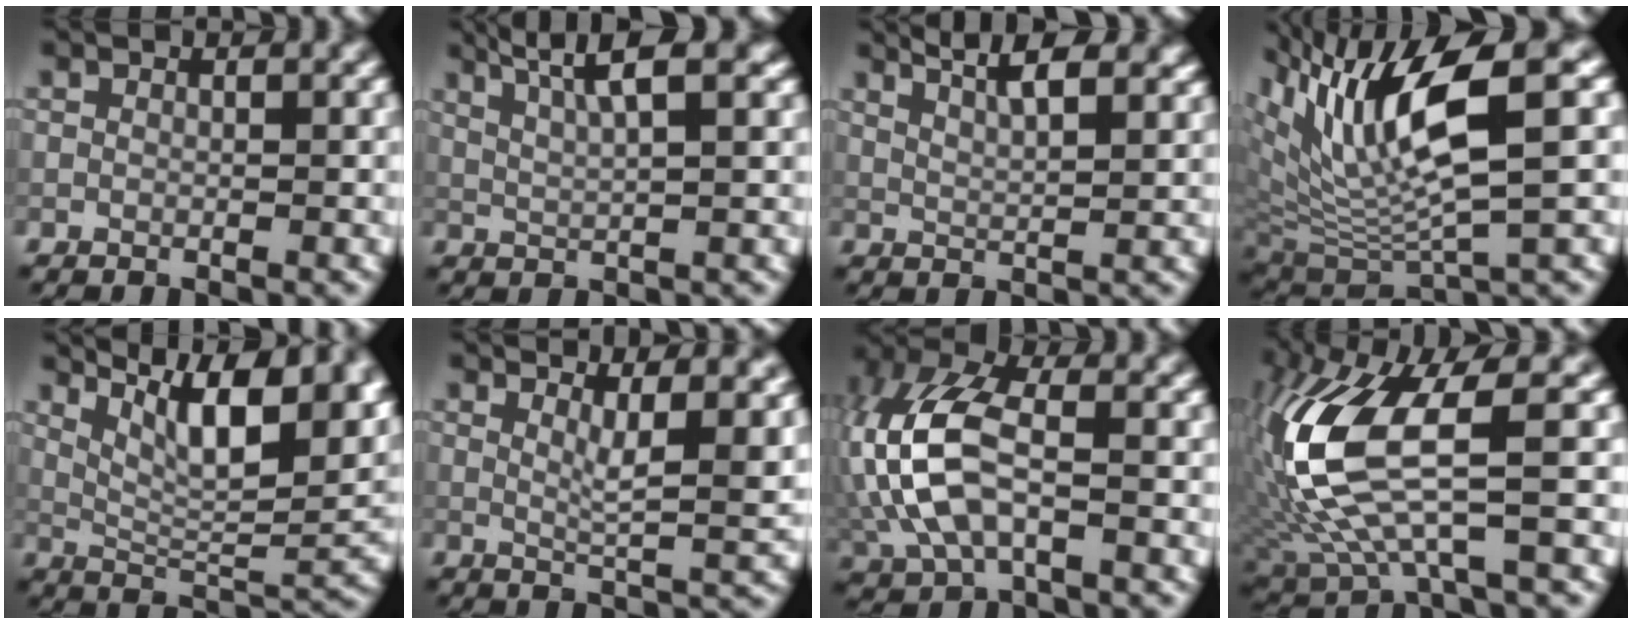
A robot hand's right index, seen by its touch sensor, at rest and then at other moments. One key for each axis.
{"total": 6.1, "fx": 3.5, "fy": 1.8, "fz": 4.6, "tx": -0.060, "ty": 0.023, "tz": 0.034}
{"total": 7.9, "fx": 5.4, "fy": 3.1, "fz": 4.9, "tx": -0.049, "ty": 0.036, "tz": 0.053}
{"total": 9.7, "fx": 3.7, "fy": 2.5, "fz": 8.6, "tx": -0.163, "ty": -0.003, "tz": 0.077}
{"total": 12.2, "fx": 7.1, "fy": 3.6, "fz": 9.2, "tx": -0.120, "ty": 0.014, "tz": 0.116}
{"total": 6.2, "fx": 3.1, "fy": 2.0, "fz": 5.0, "tx": -0.055, "ty": 0.005, "tz": 0.046}
{"total": 9.7, "fx": -0.6, "fy": 5.4, "fz": 8.1, "tx": -0.196, "ty": 0.018, "tz": -0.025}
{"total": 10.9, "fx": 0.5, "fy": 3.8, "fz": 10.2, "tx": -0.232, "ty": -0.007, "tz": 0.009}